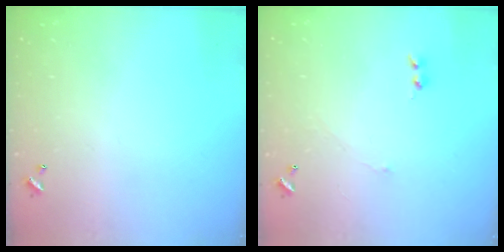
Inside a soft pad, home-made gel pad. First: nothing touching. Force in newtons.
{"total": 1.5, "press": 1.5, "slide": 0.5}